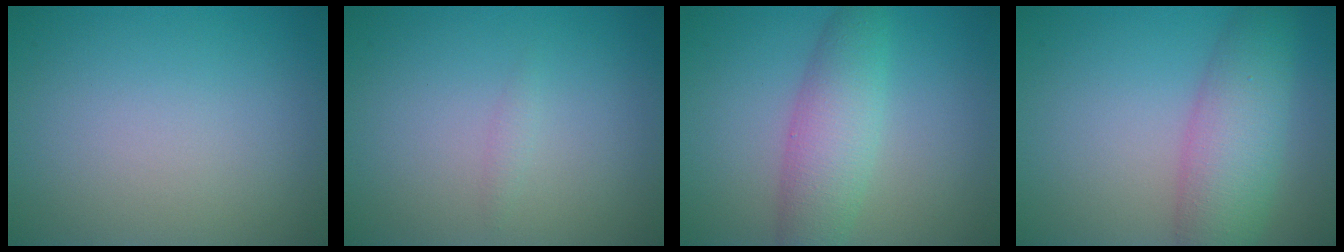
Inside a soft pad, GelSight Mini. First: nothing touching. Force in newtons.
{"total": 0.6, "press": 0.6, "slide": 0.0}
{"total": 4.6, "press": 4.6, "slide": 0.1}
{"total": 6.3, "press": 6.3, "slide": 0.2}